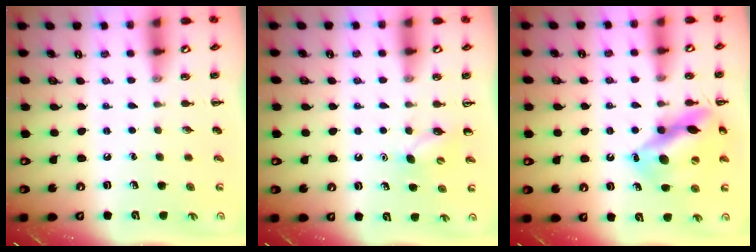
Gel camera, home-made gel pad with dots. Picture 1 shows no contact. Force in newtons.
{"total": 5.2, "press": 5.0, "slide": 1.5}
{"total": 14.9, "press": 14.6, "slide": 2.9}